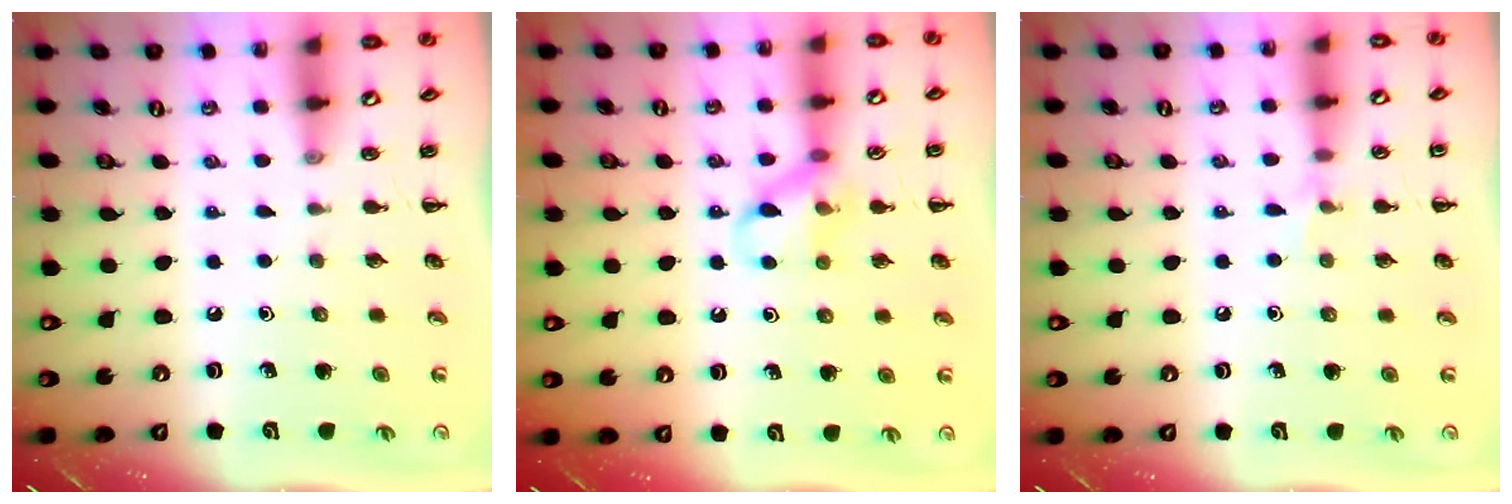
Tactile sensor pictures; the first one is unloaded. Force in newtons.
{"total": 9.5, "press": 9.4, "slide": 0.8}
{"total": 4.3, "press": 4.1, "slide": 1.5}